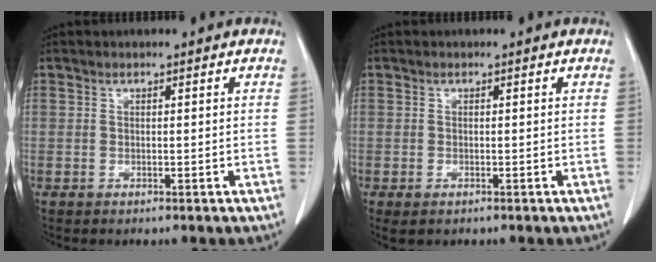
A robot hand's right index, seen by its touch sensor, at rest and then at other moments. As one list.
[{"total": 1.6, "force": [-0.9, 0.7, 1.1], "torque": [-0.020, -0.003, -0.008]}]